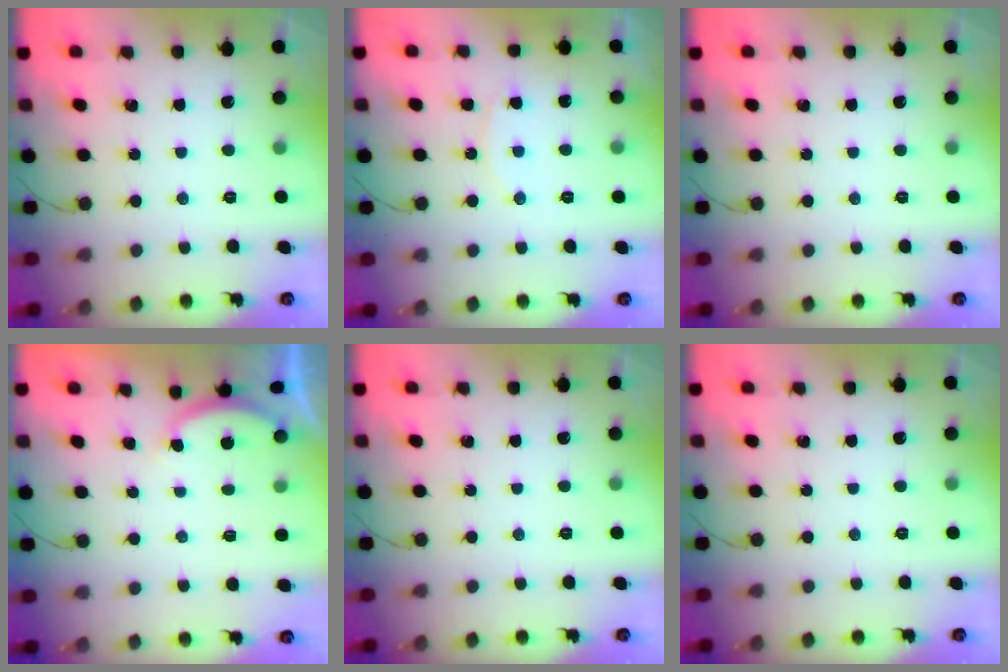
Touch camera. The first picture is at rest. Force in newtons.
{"total": 6.0, "press": 6.0, "slide": 0.6}
{"total": 0.0}
{"total": 2.5, "press": 2.5, "slide": 0.5}
{"total": 0.0}
{"total": 0.0}